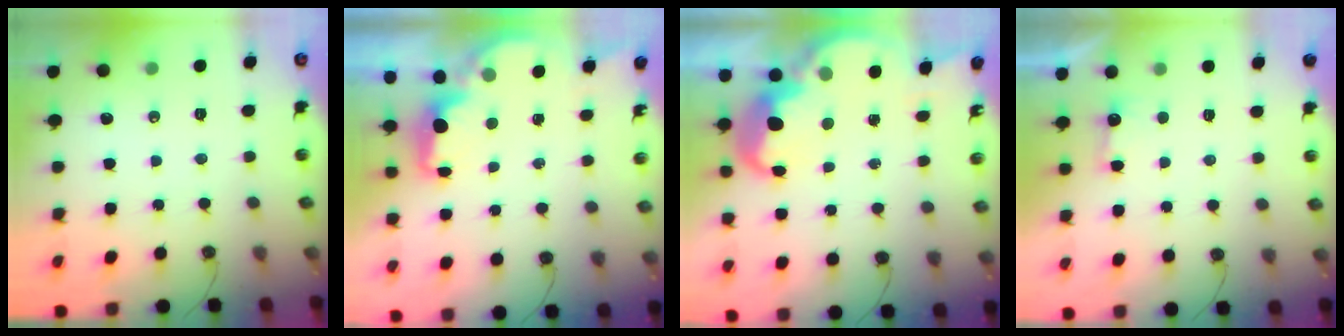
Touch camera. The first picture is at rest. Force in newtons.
{"total": 2.3, "press": 2.2, "slide": 0.8}
{"total": 6.7, "press": 6.7, "slide": 0.5}
{"total": 2.3, "press": 2.2, "slide": 0.8}